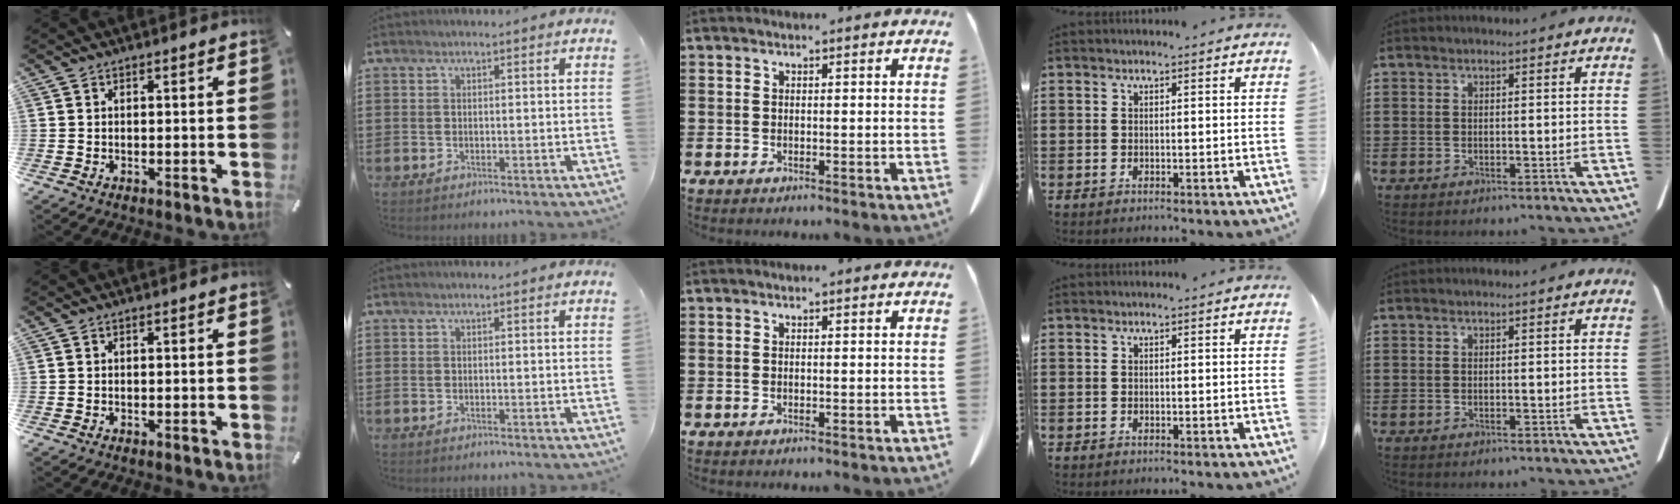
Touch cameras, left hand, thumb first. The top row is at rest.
{}